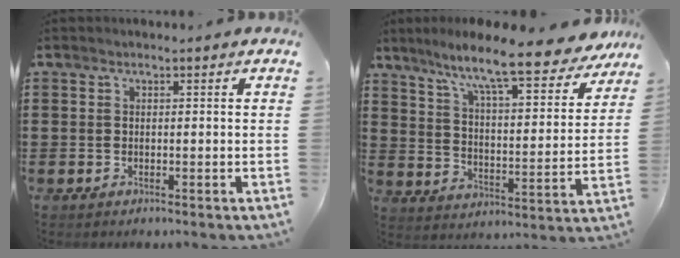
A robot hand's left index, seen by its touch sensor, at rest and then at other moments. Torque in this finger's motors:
{"motor_torque": [1.12, -1.02, 1.05, 0.21]}